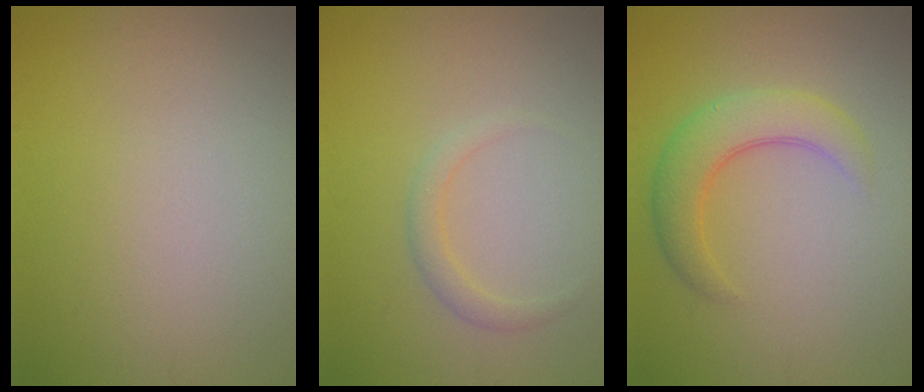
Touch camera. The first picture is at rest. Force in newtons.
{"total": 1.5, "press": 1.5, "slide": 0.1}
{"total": 4.4, "press": 4.4, "slide": 0.3}